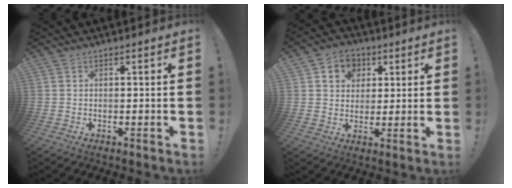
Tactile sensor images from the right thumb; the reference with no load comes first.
{"total": 8.2, "force": [2.6, 7.5, 2.2], "torque": [-0.026, -0.011, 0.053]}